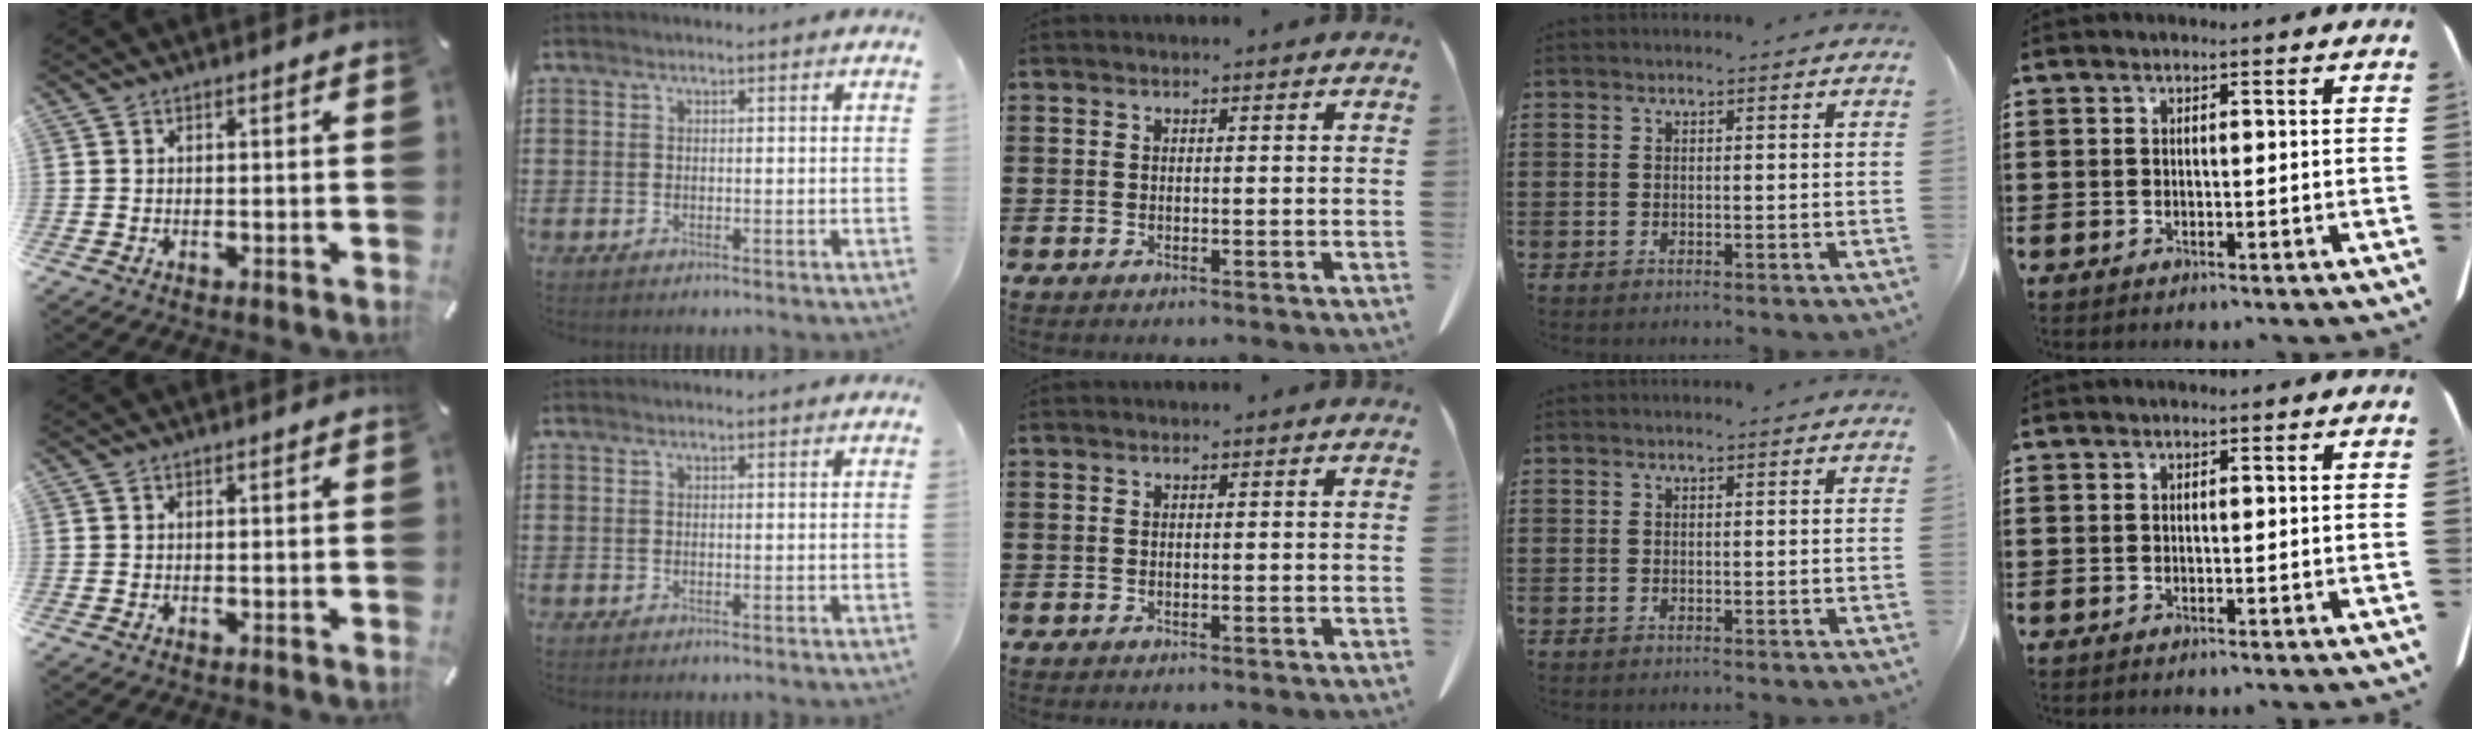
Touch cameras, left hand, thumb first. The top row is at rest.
{}